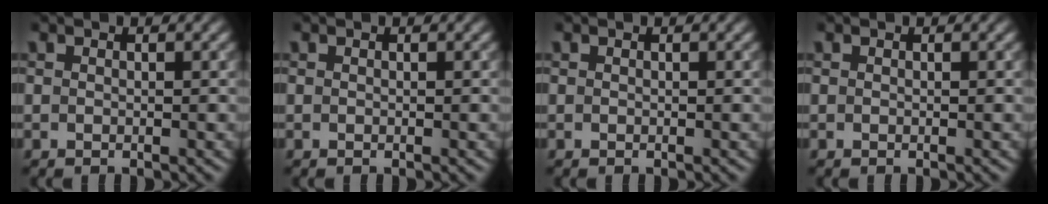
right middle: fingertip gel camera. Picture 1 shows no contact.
{"total": 0.0}
{"total": 0.0}
{"total": 0.0}